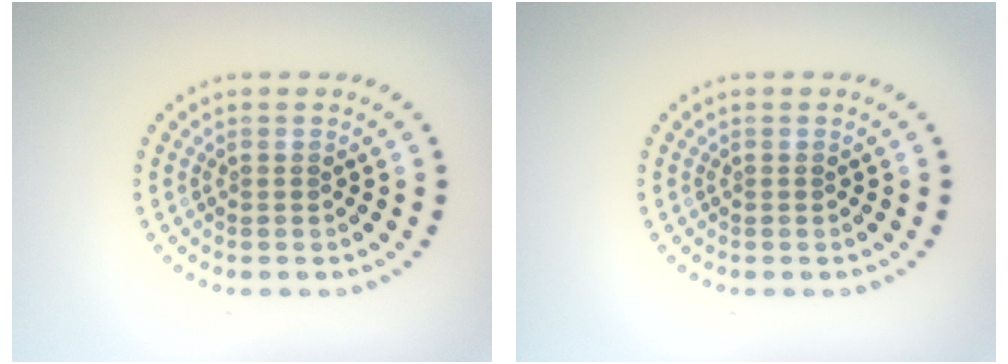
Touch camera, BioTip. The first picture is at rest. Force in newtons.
{"total": 0.0}